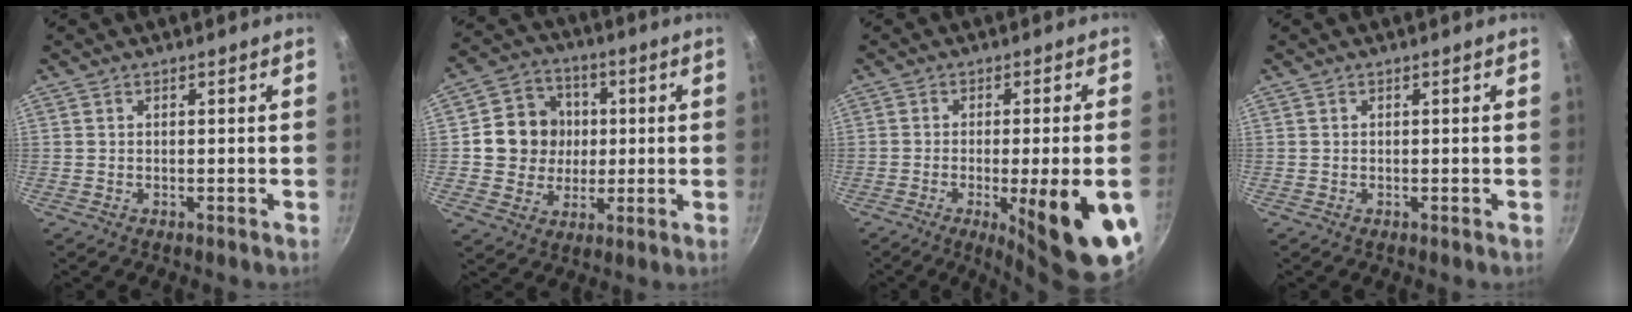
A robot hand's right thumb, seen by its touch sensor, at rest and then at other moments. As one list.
[{"total": 11.7, "force": [1.0, 10.9, 4.3], "torque": [-0.035, 0.015, 0.011]}, {"total": 16.4, "force": [-5.2, 3.1, 15.3], "torque": [-0.188, 0.004, -0.064]}, {"total": 0.0}]